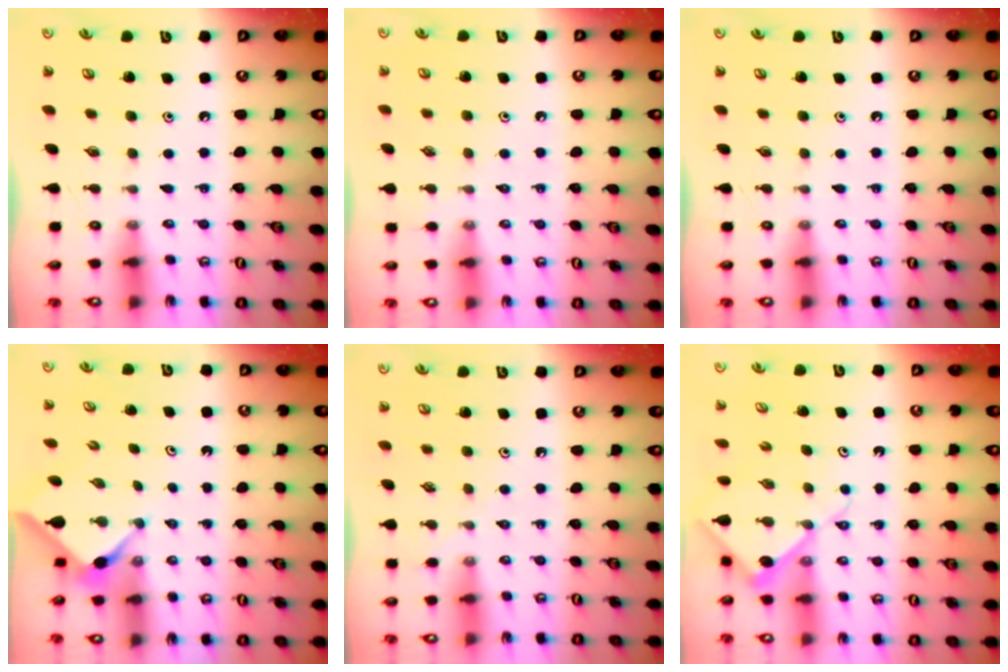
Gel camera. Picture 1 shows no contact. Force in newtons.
{"total": 1.9, "press": 1.8, "slide": 0.4}
{"total": 0.0}
{"total": 3.0, "press": 2.9, "slide": 0.4}
{"total": 3.3, "press": 3.2, "slide": 0.6}
{"total": 8.3, "press": 8.3, "slide": 0.8}